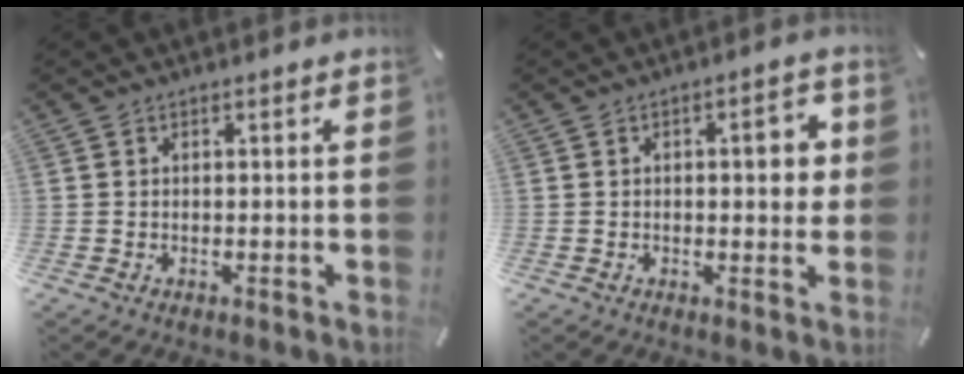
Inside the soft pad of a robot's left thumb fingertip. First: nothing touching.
{"total": 6.2, "force": [0.7, 2.5, 5.7], "torque": [-0.065, -0.001, 0.002]}